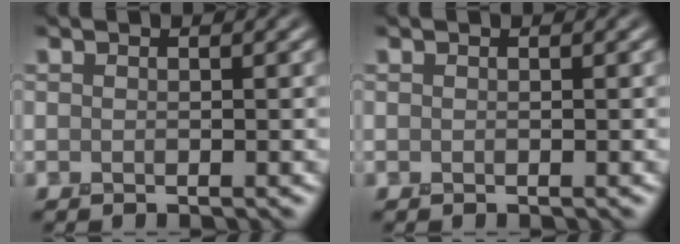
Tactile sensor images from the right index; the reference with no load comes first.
{"total": 0.0}